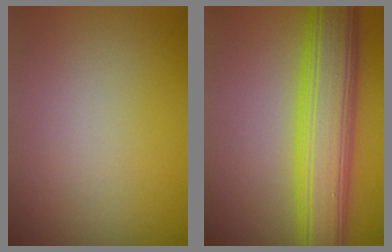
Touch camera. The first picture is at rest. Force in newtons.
{"total": 9.6, "press": 9.6, "slide": 0.1}